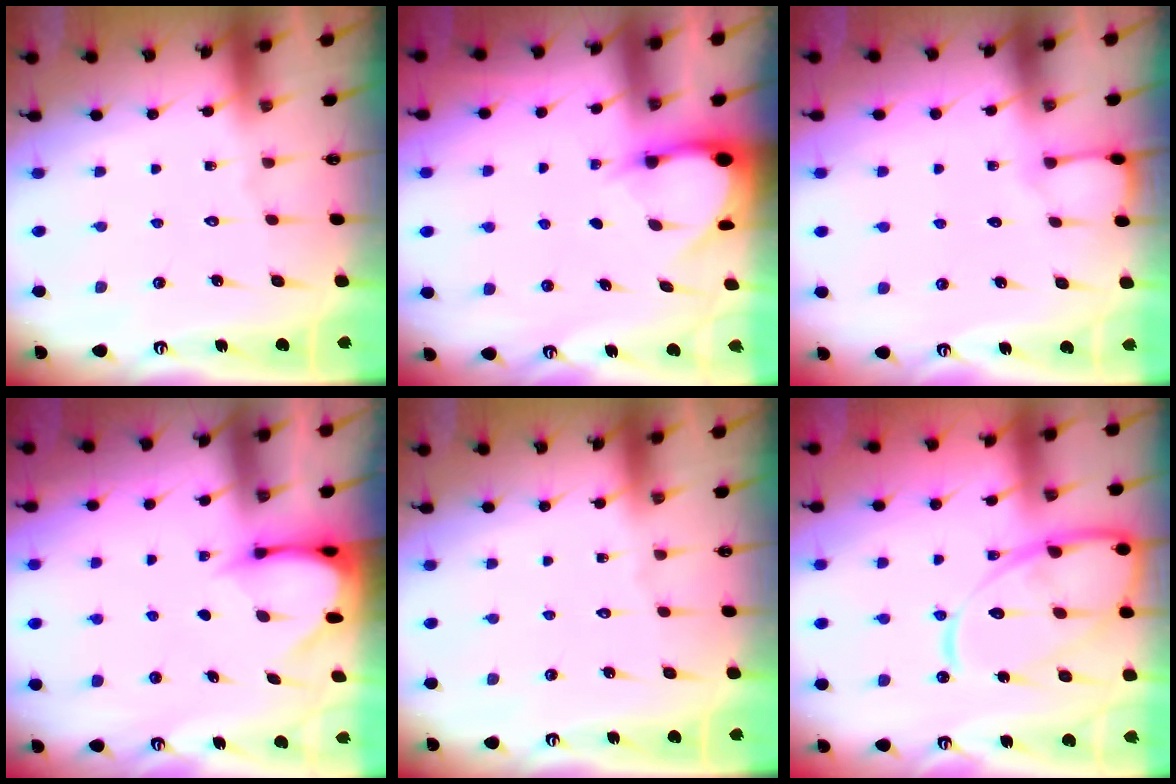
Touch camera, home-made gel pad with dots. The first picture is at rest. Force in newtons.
{"total": 3.1, "press": 3.1, "slide": 0.2}
{"total": 2.9, "press": 2.9, "slide": 0.3}
{"total": 3.3, "press": 3.3, "slide": 0.3}
{"total": 0.0}
{"total": 16.8, "press": 16.8, "slide": 1.5}